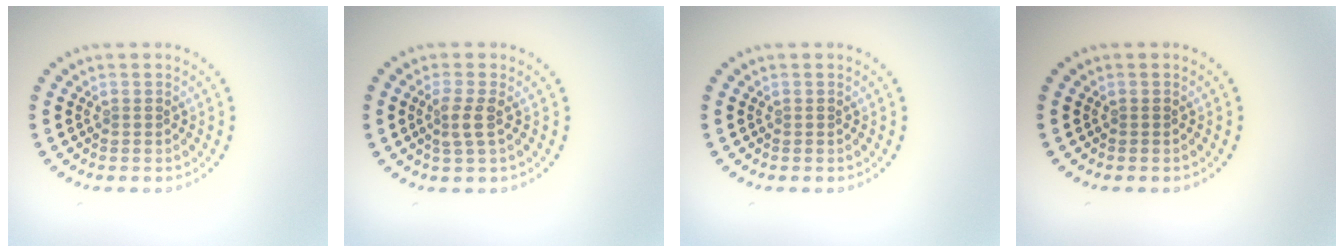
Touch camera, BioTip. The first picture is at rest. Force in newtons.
{"total": 1.9, "press": 1.5, "slide": 1.2}
{"total": 0.0}
{"total": 0.0}